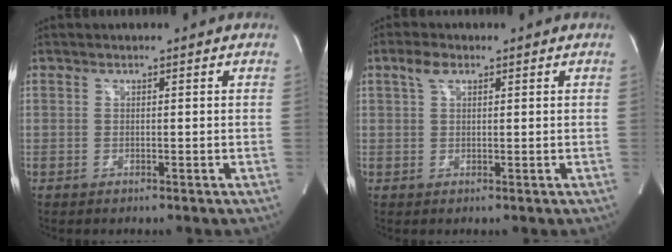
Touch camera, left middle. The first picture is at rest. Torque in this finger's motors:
{"motor_torque": [0.28, 0.18, 0.03, 0.01]}